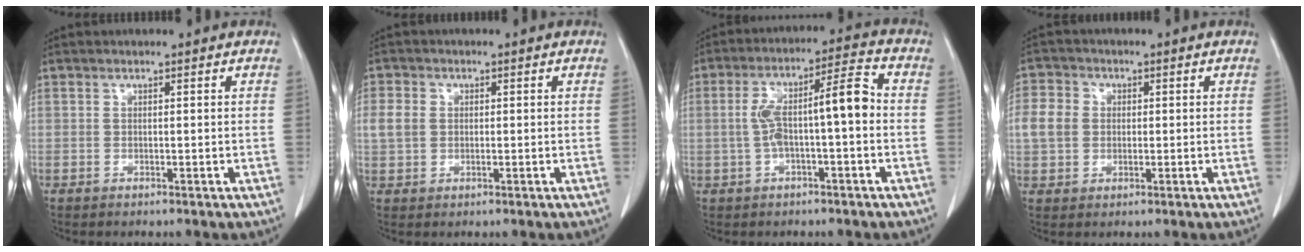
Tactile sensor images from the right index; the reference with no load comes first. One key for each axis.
{"total": 3.8, "fx": 0.5, "fy": 3.1, "fz": 2.1, "tx": -0.053, "ty": 0.011, "tz": 0.010}
{"total": 9.3, "fx": -0.6, "fy": 1.6, "fz": 9.1, "tx": -0.165, "ty": 0.037, "tz": -0.011}
{"total": 9.4, "fx": 1.1, "fy": 8.2, "fz": 4.3, "tx": -0.118, "ty": 0.021, "tz": 0.024}